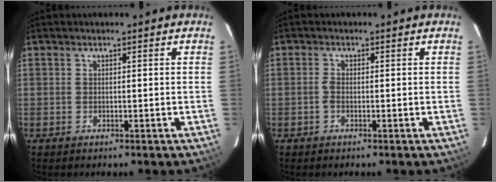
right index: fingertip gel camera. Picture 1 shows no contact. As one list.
[{"total": 1.1, "force": [-0.4, 0.6, 0.9], "torque": [-0.019, 0.002, -0.010]}]